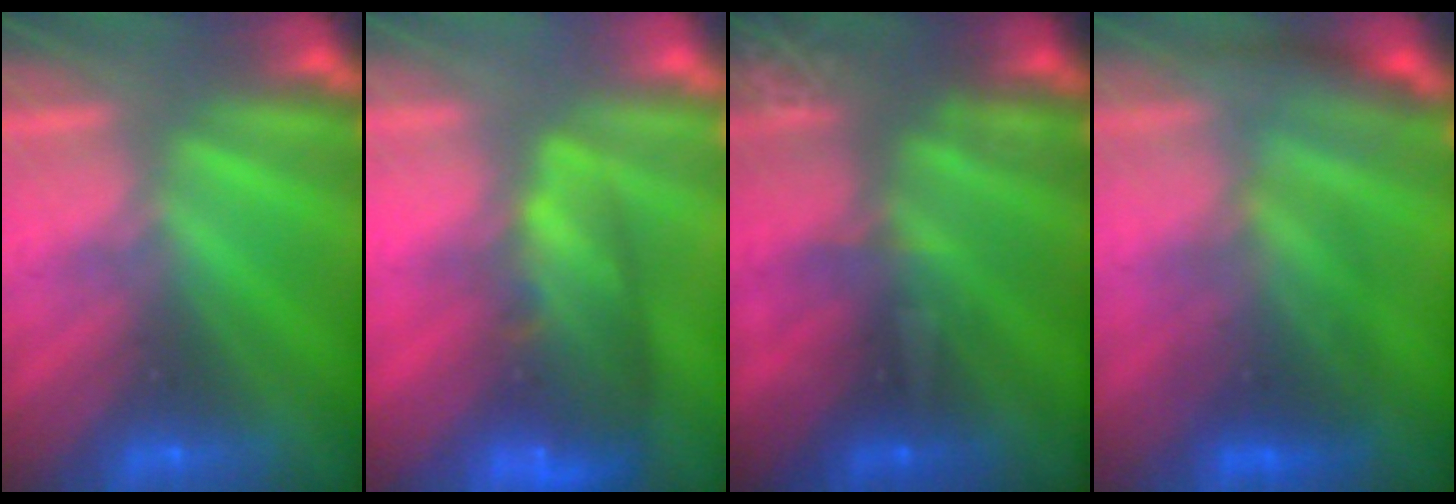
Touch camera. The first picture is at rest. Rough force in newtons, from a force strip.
{"total": 9.4}
{"total": 3.0}
{"total": 2.5}